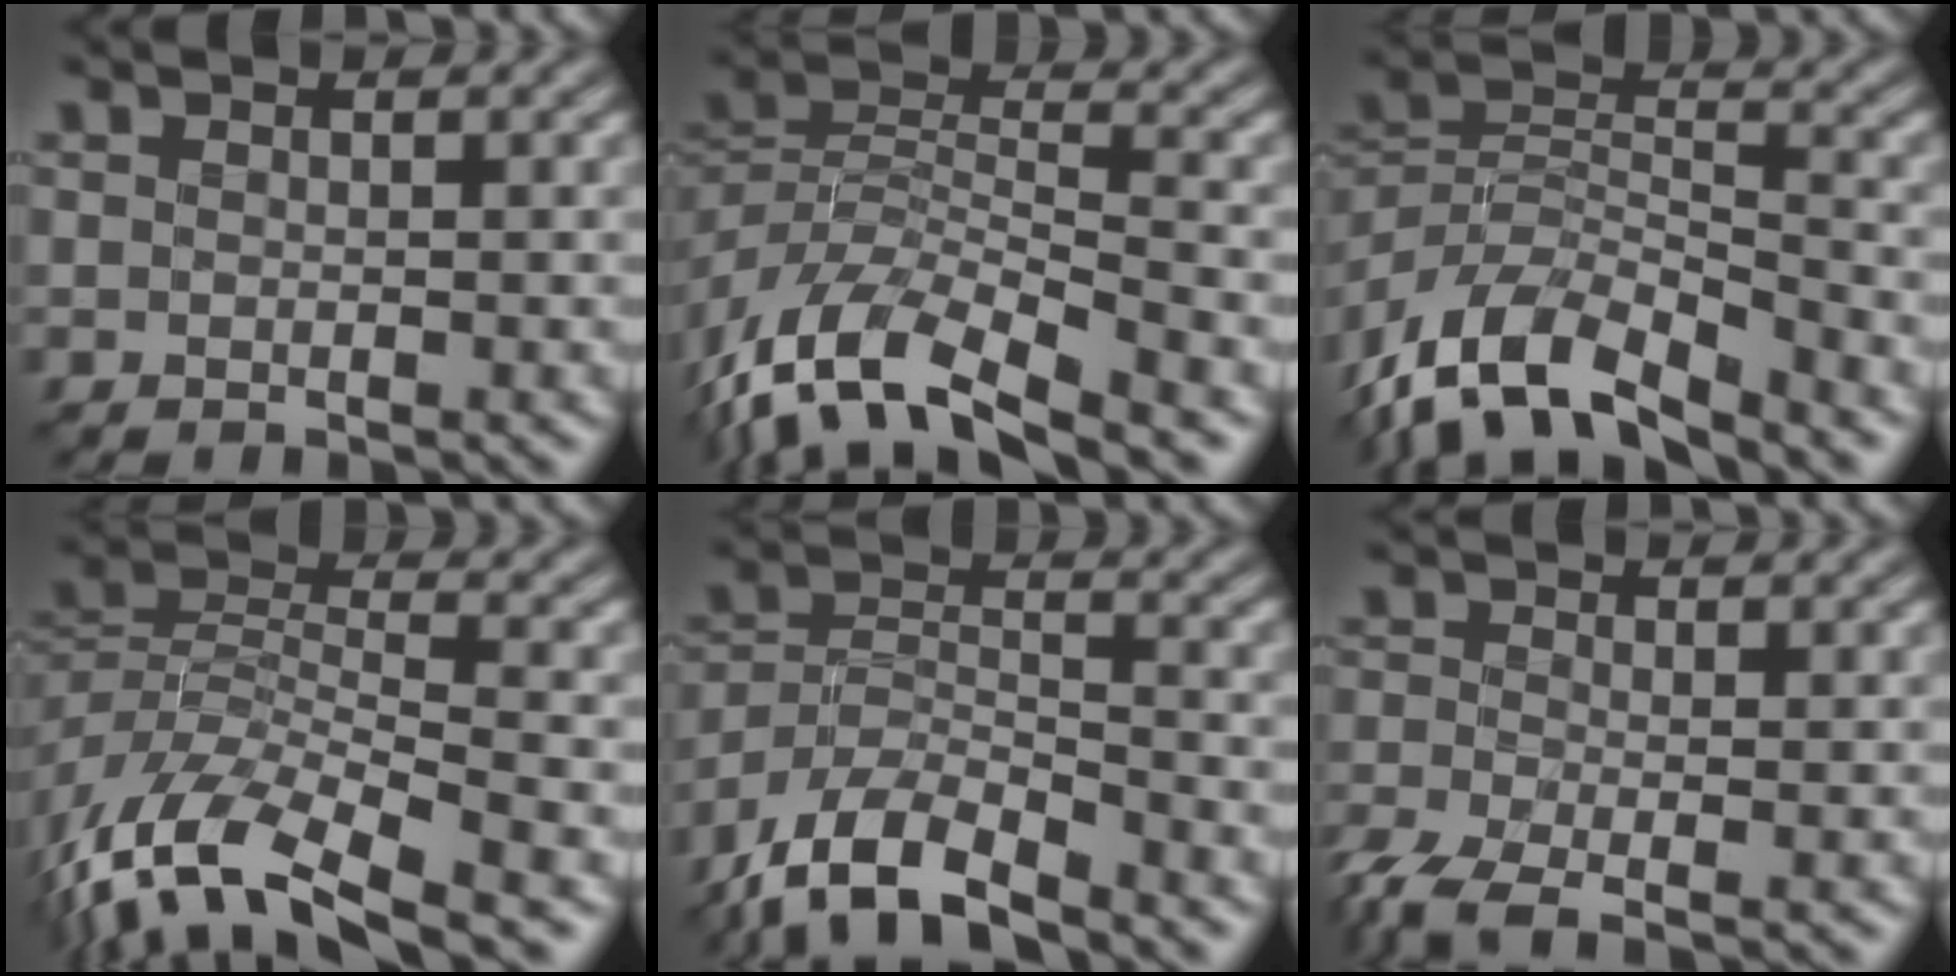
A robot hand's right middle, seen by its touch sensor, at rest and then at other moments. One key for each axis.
{"total": 11.2, "fx": -7.9, "fy": 4.2, "fz": 6.8, "tx": -0.141, "ty": 0.003, "tz": -0.148}
{"total": 10.7, "fx": -8.2, "fy": 4.0, "fz": 5.6, "tx": -0.112, "ty": 0.003, "tz": -0.158}
{"total": 11.9, "fx": -7.5, "fy": 4.6, "fz": 8.0, "tx": -0.173, "ty": -0.005, "tz": -0.137}
{"total": 8.7, "fx": -6.9, "fy": 2.9, "fz": 4.4, "tx": -0.079, "ty": -0.004, "tz": -0.140}
{"total": 4.6, "fx": -3.3, "fy": 1.4, "fz": 2.9, "tx": -0.069, "ty": -0.018, "tz": -0.080}